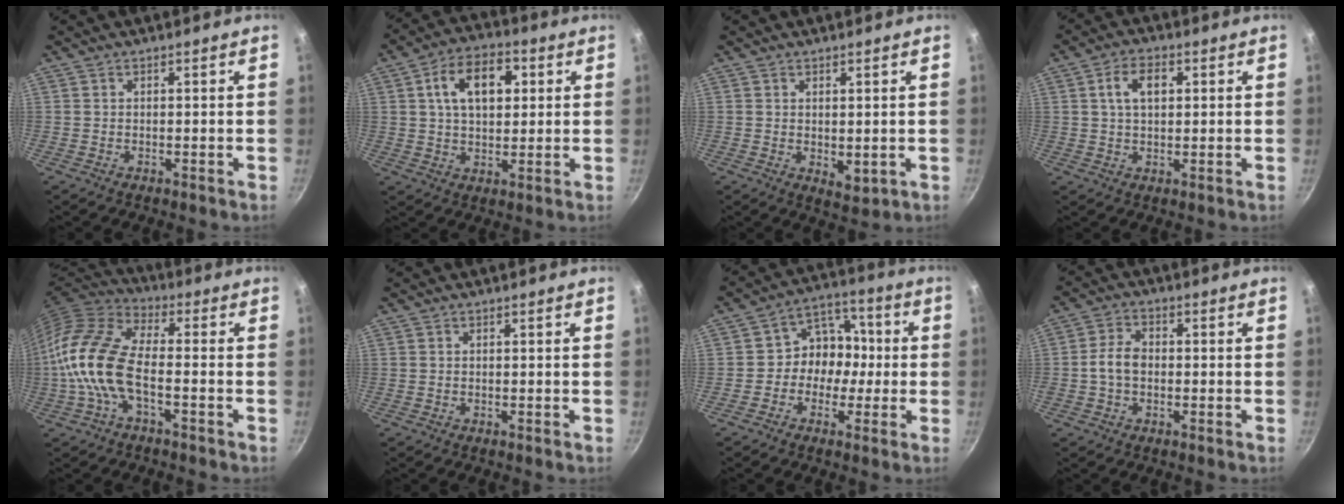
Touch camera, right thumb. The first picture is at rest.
{"total": 11.6, "force": [3.0, 7.3, 8.6], "torque": [-0.116, 0.011, 0.042]}
{"total": 3.4, "force": [0.6, 2.0, 2.7], "torque": [-0.036, -0.017, 0.012]}
{"total": 5.9, "force": [1.5, 3.6, 4.4], "torque": [-0.066, 0.009, 0.023]}
{"total": 14.4, "force": [-3.2, 7.0, 12.2], "torque": [-0.246, 0.037, -0.081]}
{"total": 0.0}
{"total": 9.1, "force": [-1.1, 7.8, 4.6], "torque": [-0.018, 0.037, -0.033]}
{"total": 4.9, "force": [-0.8, 3.4, 3.5], "torque": [-0.060, 0.022, -0.022]}